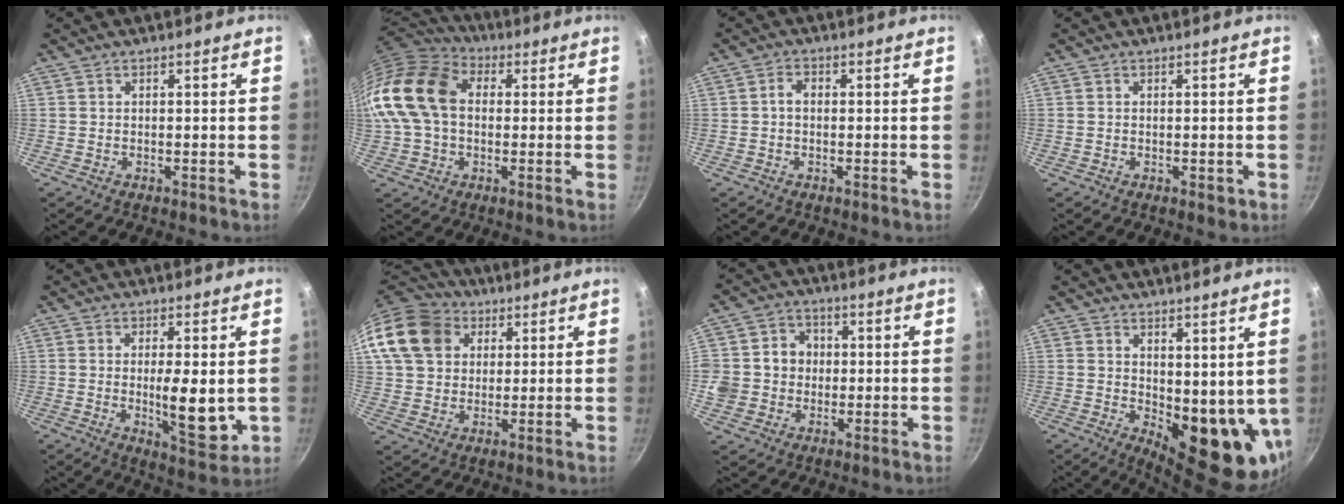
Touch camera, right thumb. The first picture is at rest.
{"total": 19.1, "force": [1.4, 13.7, 13.2], "torque": [-0.253, 0.038, 0.012]}
{"total": 2.0, "force": [-0.1, 1.4, 1.5], "torque": [-0.024, 0.009, -0.004]}
{"total": 1.2, "force": [-0.3, 0.7, 0.9], "torque": [-0.012, -0.001, -0.004]}
{"total": 9.4, "force": [-0.3, 3.1, 8.9], "torque": [-0.132, -0.021, 0.004]}
{"total": 16.1, "force": [5.5, 12.7, 8.1], "torque": [-0.142, 0.018, 0.093]}
{"total": 8.6, "force": [0.1, 8.1, 2.9], "torque": [-0.017, 0.009, -0.006]}
{"total": 13.0, "force": [2.4, 6.4, 11.1], "torque": [-0.115, -0.045, 0.048]}